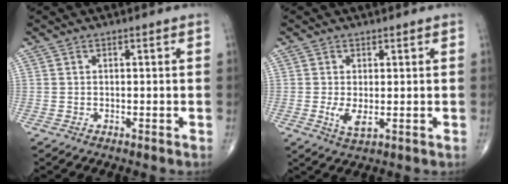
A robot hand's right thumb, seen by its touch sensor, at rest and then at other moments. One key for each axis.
{"total": 3.5, "fx": -0.3, "fy": 1.4, "fz": 3.2, "tx": -0.065, "ty": -0.011, "tz": -0.001}